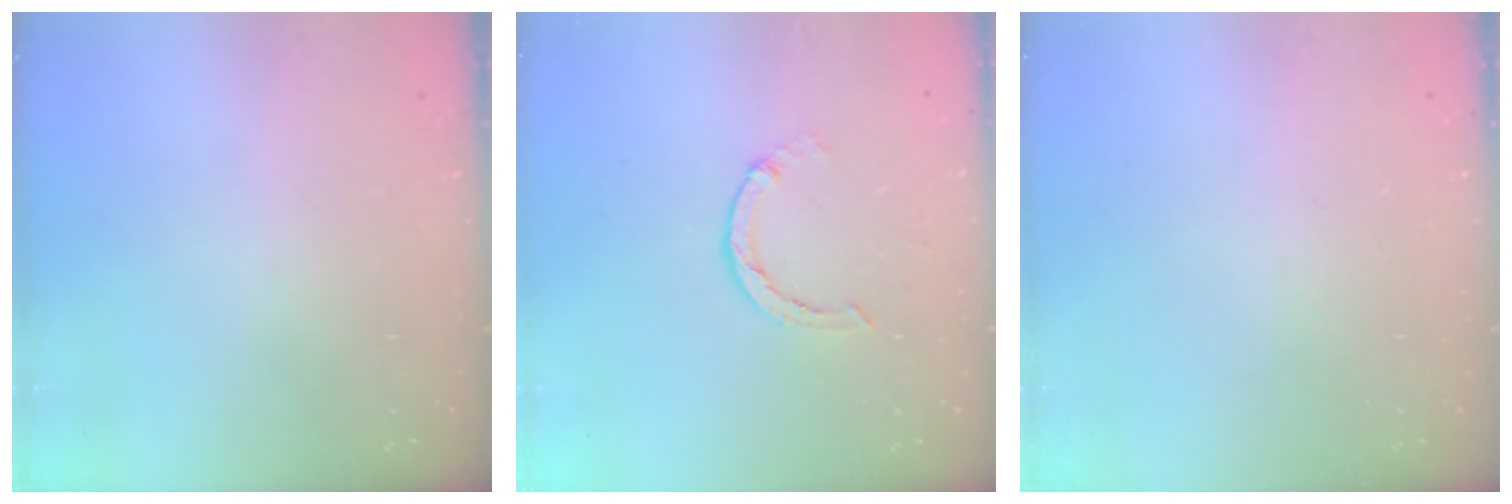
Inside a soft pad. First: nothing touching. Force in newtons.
{"total": 1.8, "press": 1.8, "slide": 0.2}
{"total": 0.0}